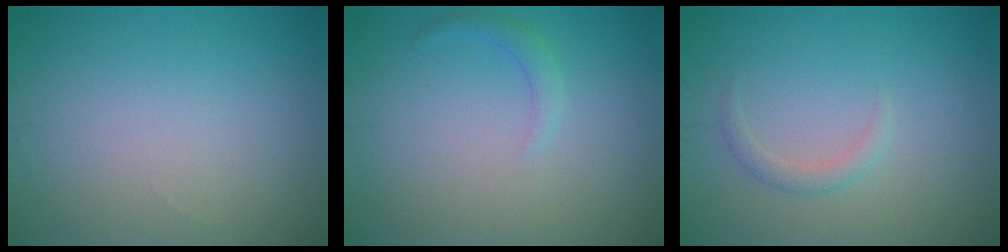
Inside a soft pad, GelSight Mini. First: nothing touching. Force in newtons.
{"total": 1.2, "press": 1.2, "slide": 0.1}
{"total": 1.2, "press": 1.2, "slide": 0.1}